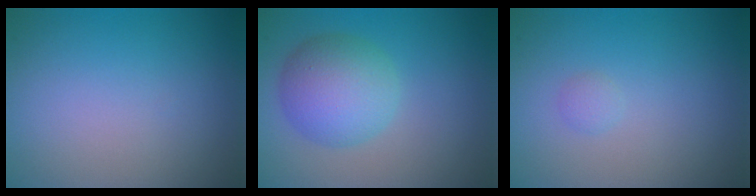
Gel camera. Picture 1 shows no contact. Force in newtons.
{"total": 5.3, "press": 5.3, "slide": 0.2}
{"total": 0.6, "press": 0.6, "slide": 0.0}